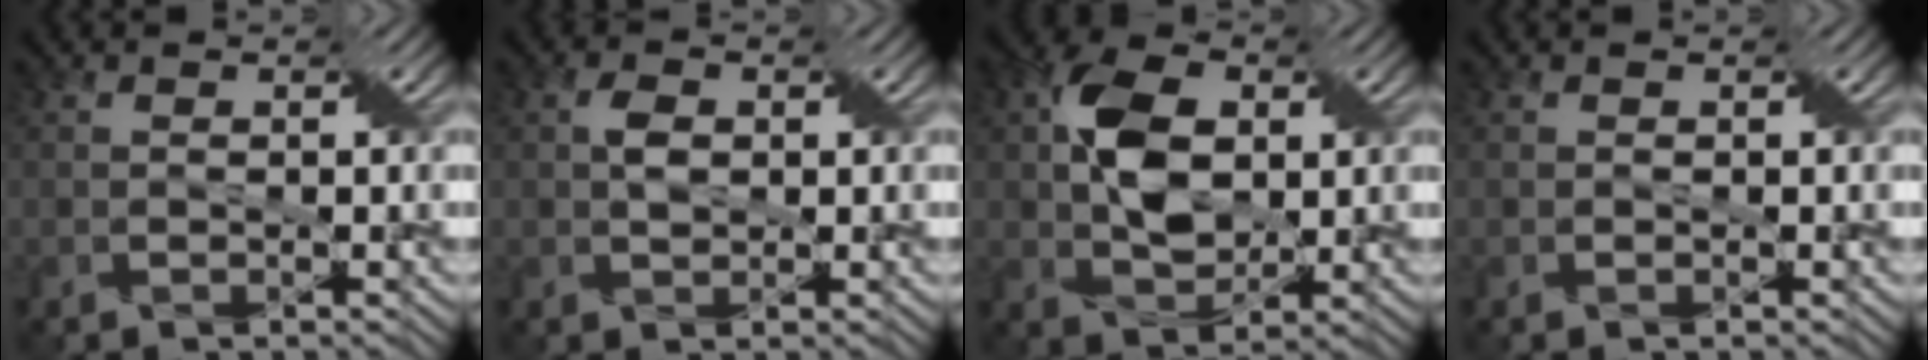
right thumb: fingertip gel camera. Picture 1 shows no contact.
{"total": 2.1, "force": [0.3, 1.3, 1.6], "torque": [-0.033, 0.004, 0.003]}
{"total": 8.0, "force": [1.4, 5.2, 5.9], "torque": [-0.124, 0.009, 0.024]}
{"total": 0.0}